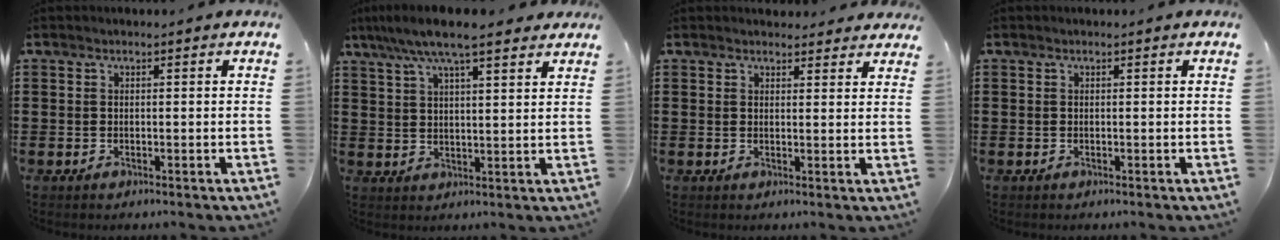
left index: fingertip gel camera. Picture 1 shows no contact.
{"total": 7.8, "force": [6.1, 1.1, 4.7], "torque": [-0.105, -0.010, 0.108]}
{"total": 2.2, "force": [2.1, 0.6, 0.1], "torque": [0.000, -0.004, 0.039]}
{"total": 0.0}